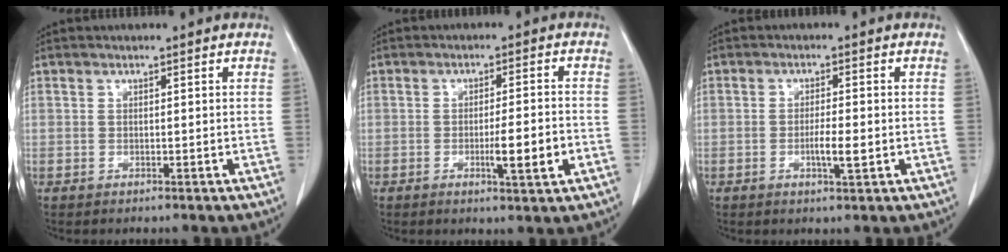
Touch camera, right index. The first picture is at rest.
{"total": 5.8, "force": [-1.8, 0.2, 5.5], "torque": [-0.085, -0.006, -0.025]}
{"total": 3.4, "force": [-0.8, 0.4, 3.3], "torque": [-0.060, -0.002, -0.012]}